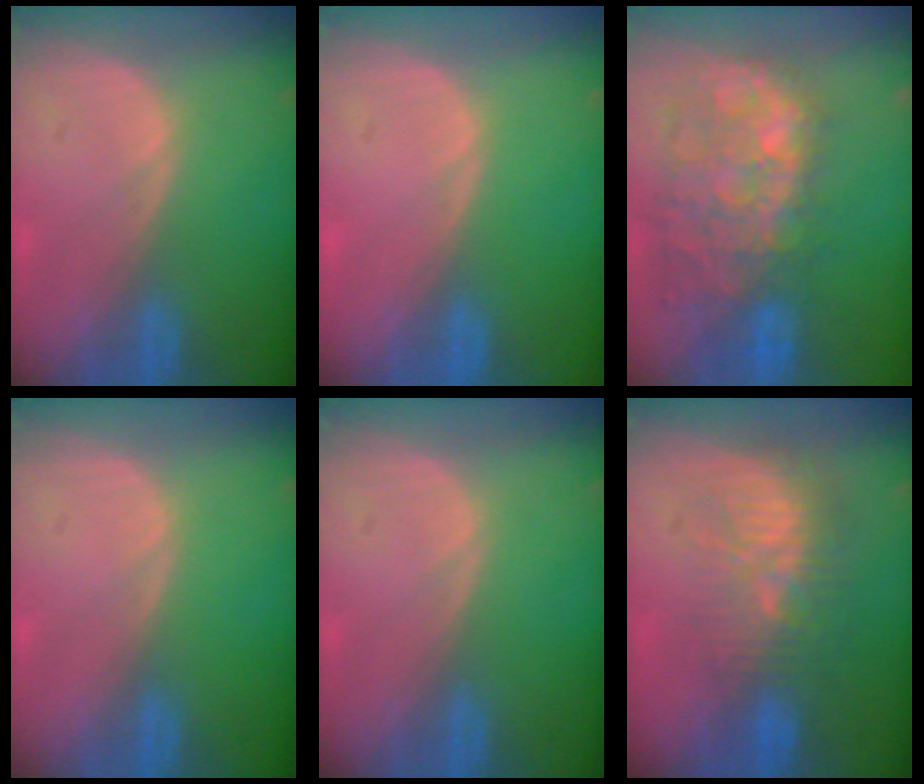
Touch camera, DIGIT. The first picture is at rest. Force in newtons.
{"total": 0.0}
{"total": 11.7, "press": 10.8, "slide": 4.4}
{"total": 0.0}
{"total": 0.0}
{"total": 9.8, "press": 8.9, "slide": 4.0}